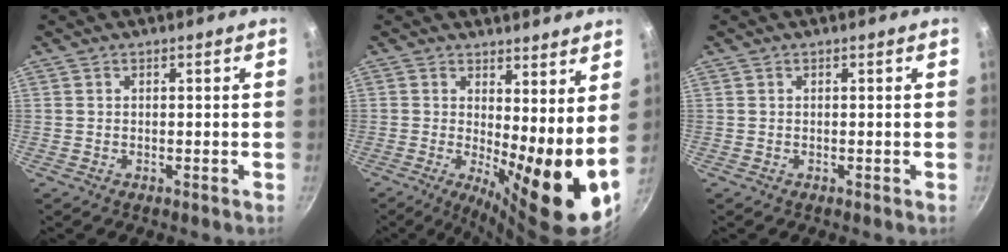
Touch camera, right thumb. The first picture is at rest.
{"total": 12.0, "force": [1.4, 3.7, 11.3], "torque": [-0.154, -0.025, 0.020]}
{"total": 0.0}